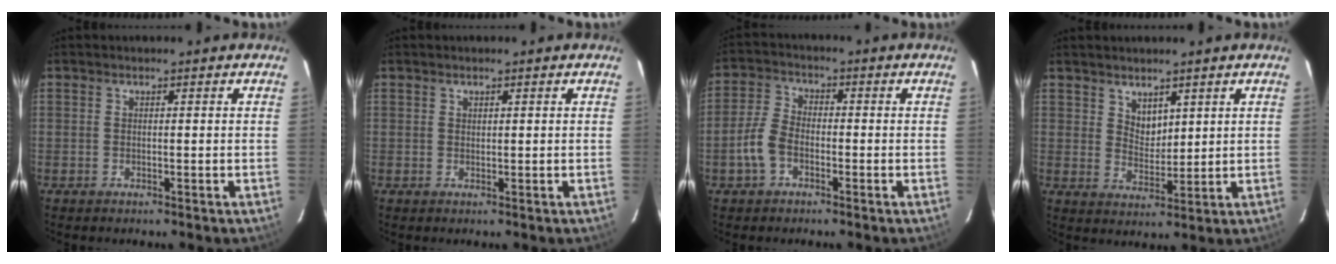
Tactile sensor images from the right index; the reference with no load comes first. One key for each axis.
{"total": 0.6, "fx": 0.5, "fy": 0.3, "fz": 0.1, "tx": -0.002, "ty": 0.002, "tz": 0.010}
{"total": 5.7, "fx": -2.4, "fy": 3.6, "fz": 3.7, "tx": -0.085, "ty": 0.011, "tz": -0.045}
{"total": 4.1, "fx": 2.8, "fy": 2.5, "fz": 1.5, "tx": -0.017, "ty": 0.001, "tz": 0.056}